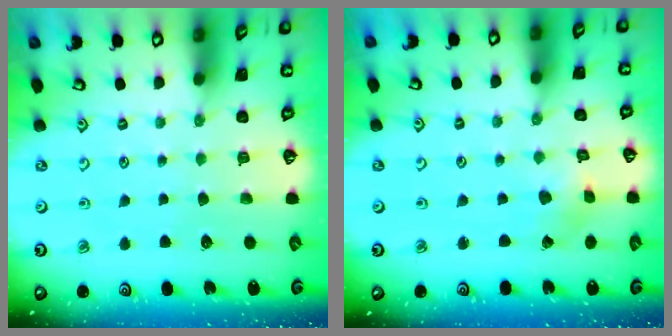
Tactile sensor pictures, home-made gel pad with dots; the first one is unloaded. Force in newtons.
{"total": 1.6, "press": 1.6, "slide": 0.0}